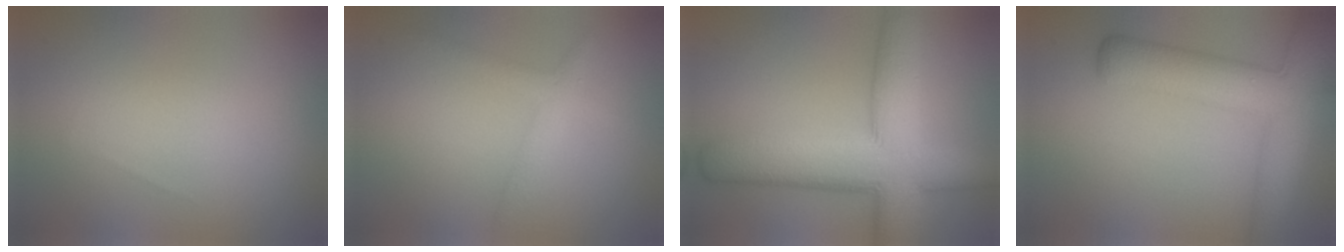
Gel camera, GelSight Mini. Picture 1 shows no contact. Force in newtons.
{"total": 2.0, "press": 2.0, "slide": 0.0}
{"total": 10.5, "press": 10.4, "slide": 0.6}
{"total": 8.5, "press": 8.4, "slide": 0.5}